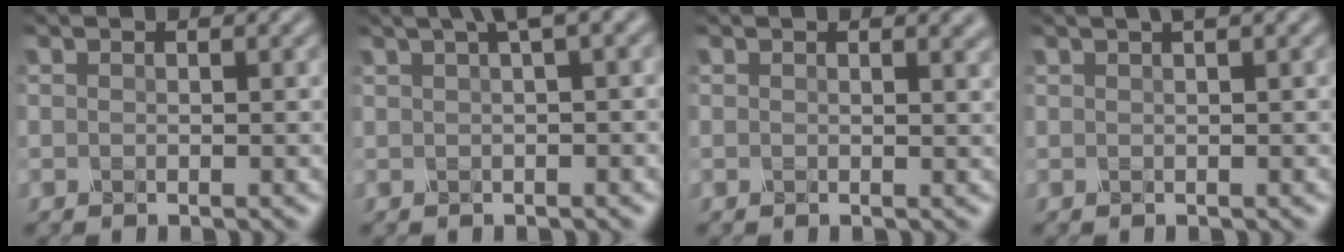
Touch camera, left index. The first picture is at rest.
{"total": 4.0, "force": [2.2, 0.7, 3.2], "torque": [-0.048, 0.021, 0.037]}
{"total": 1.8, "force": [1.3, 0.6, 1.1], "torque": [-0.005, 0.002, 0.018]}
{"total": 2.1, "force": [1.1, 0.4, 1.7], "torque": [-0.021, 0.005, 0.014]}